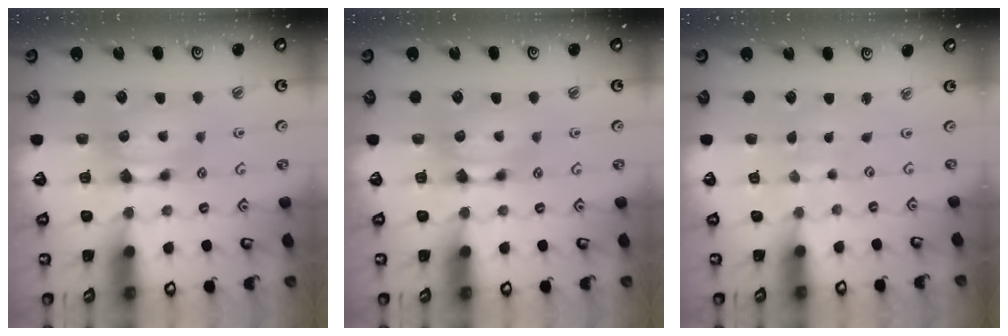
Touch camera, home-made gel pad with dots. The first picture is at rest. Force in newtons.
{"total": 0.0}
{"total": 4.8, "press": 4.8, "slide": 0.1}